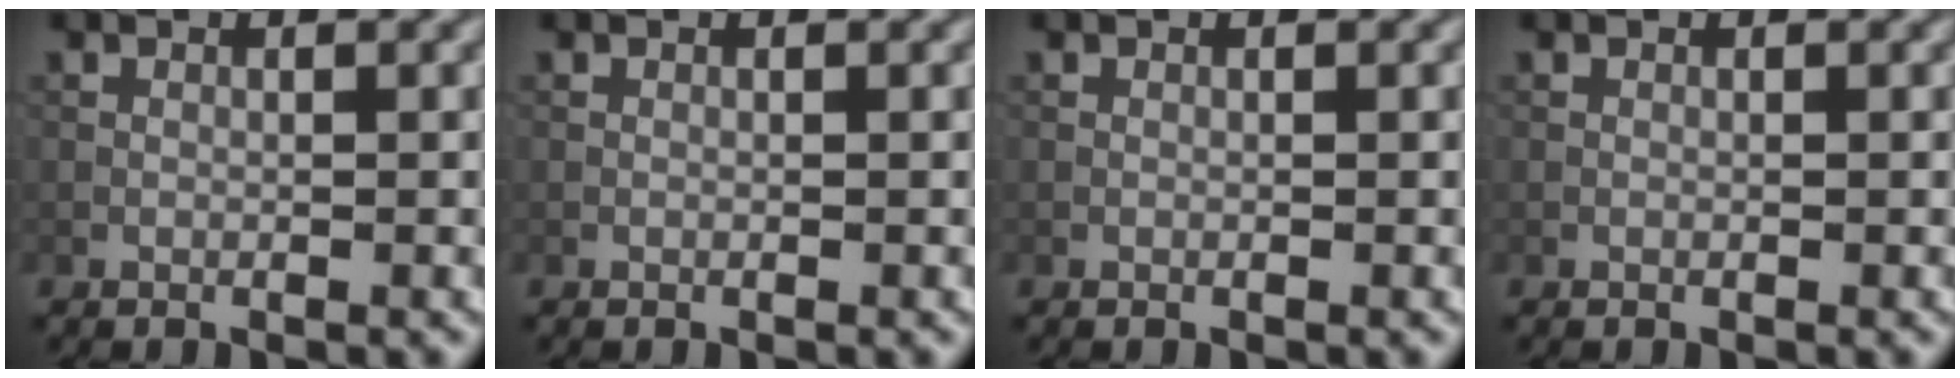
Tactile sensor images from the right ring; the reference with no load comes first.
{"total": 0.0}
{"total": 0.0}
{"total": 0.0}